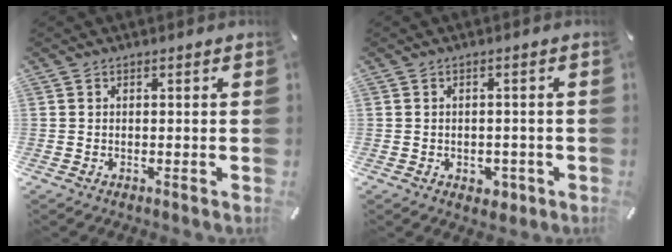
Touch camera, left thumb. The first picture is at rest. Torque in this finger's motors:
{"motor_torque": [0.00, 0.02, 0.16, 0.12, 0.00]}